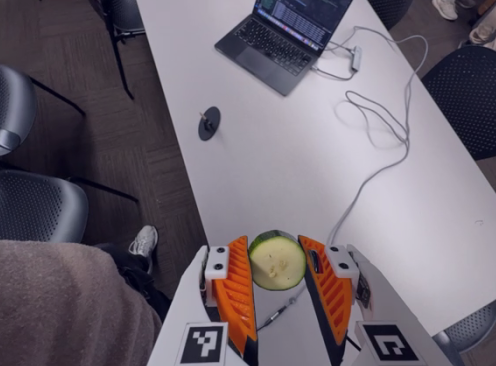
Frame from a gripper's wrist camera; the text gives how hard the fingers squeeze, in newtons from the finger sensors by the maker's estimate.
{"total": 9.8, "left": 9.4, "right": 10.2}